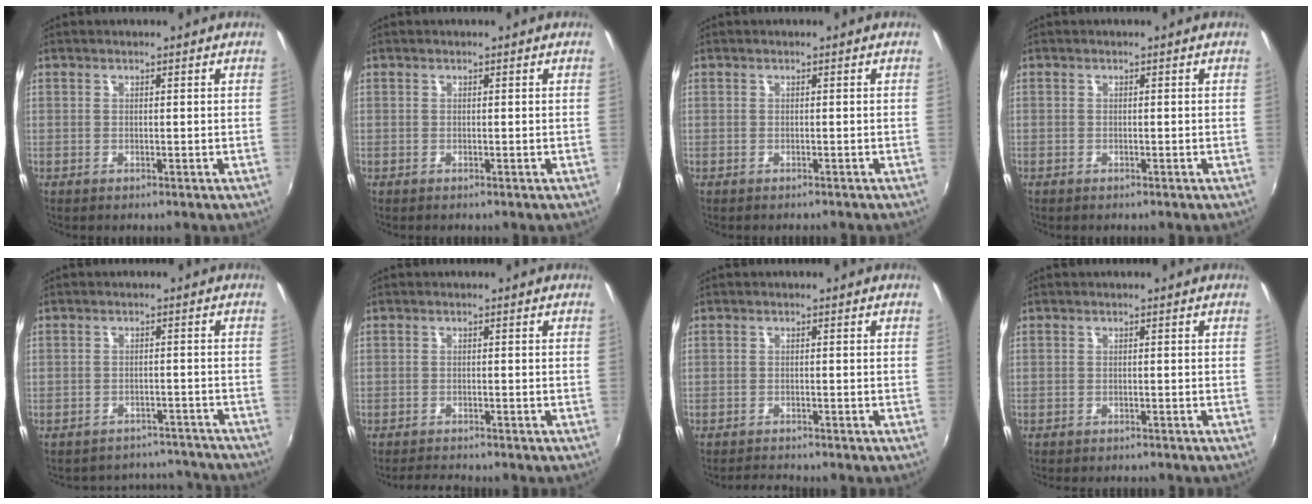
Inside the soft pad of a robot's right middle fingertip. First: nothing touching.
{"total": 0.0}
{"total": 1.1, "force": [-1.0, 0.3, 0.2], "torque": [-0.007, -0.004, -0.014]}
{"total": 0.6, "force": [-0.5, 0.4, 0.0], "torque": [-0.002, 0.002, -0.009]}
{"total": 10.8, "force": [-9.7, 4.7, 1.2], "torque": [-0.027, 0.042, -0.111]}
{"total": 3.0, "force": [-2.9, 0.2, 0.7], "torque": [-0.026, -0.010, -0.052]}
{"total": 2.1, "force": [-2.1, -0.1, 0.2], "torque": [-0.014, -0.008, -0.041]}
{"total": 2.2, "force": [-2.1, 0.6, 0.6], "torque": [-0.019, -0.012, -0.032]}